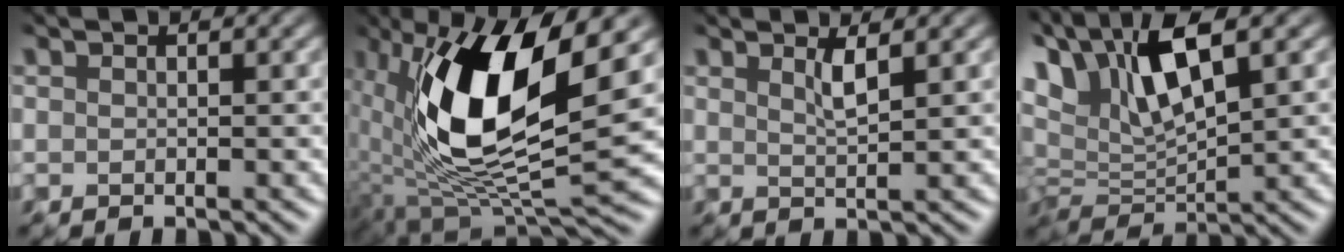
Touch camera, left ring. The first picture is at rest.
{"total": 11.9, "force": [1.8, 4.7, 10.8], "torque": [-0.199, -0.016, 0.035]}
{"total": 1.9, "force": [1.0, 0.4, 1.5], "torque": [-0.023, -0.001, 0.014]}
{"total": 9.4, "force": [3.9, 3.8, 7.7], "torque": [-0.153, 0.018, 0.065]}